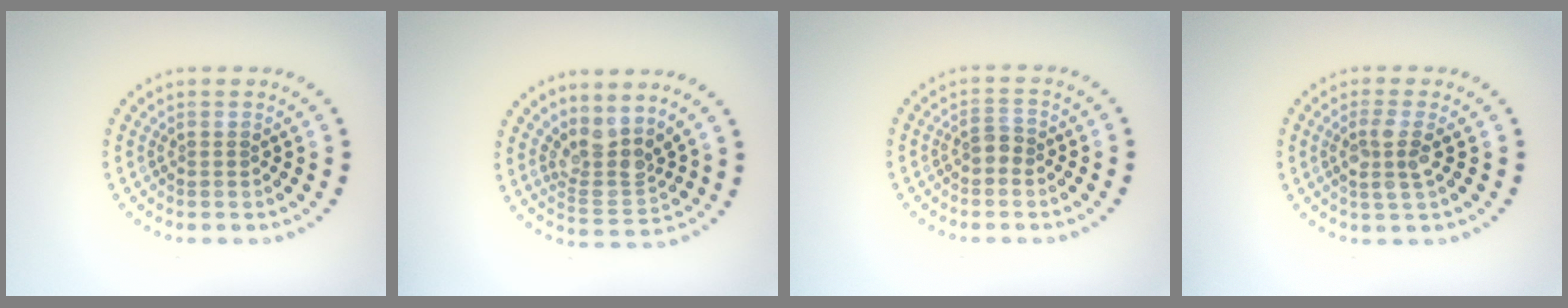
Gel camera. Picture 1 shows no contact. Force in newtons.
{"total": 3.5, "press": 2.6, "slide": 2.4}
{"total": 1.3, "press": 1.2, "slide": 0.4}
{"total": 2.4, "press": 2.1, "slide": 1.2}